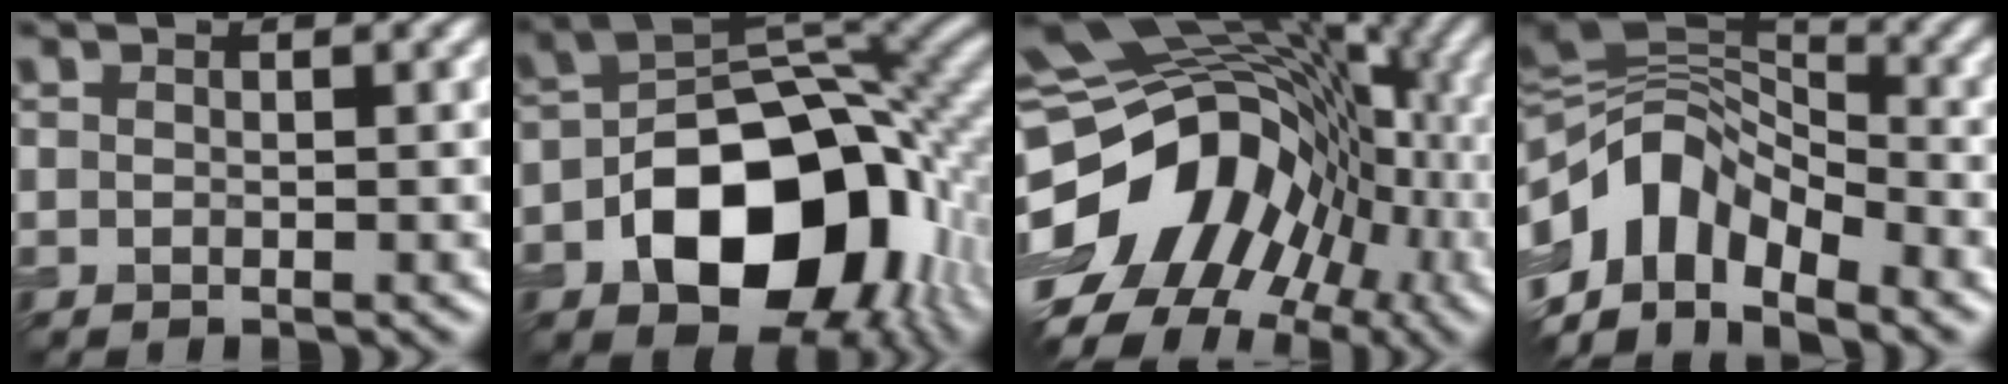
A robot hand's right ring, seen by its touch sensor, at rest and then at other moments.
{"total": 14.7, "force": [-4.7, 9.6, 10.1], "torque": [-0.141, -0.011, -0.076]}
{"total": 17.2, "force": [-4.0, 12.7, 10.9], "torque": [-0.172, 0.011, -0.070]}
{"total": 10.6, "force": [-4.6, 6.4, 7.2], "torque": [-0.128, 0.009, -0.094]}